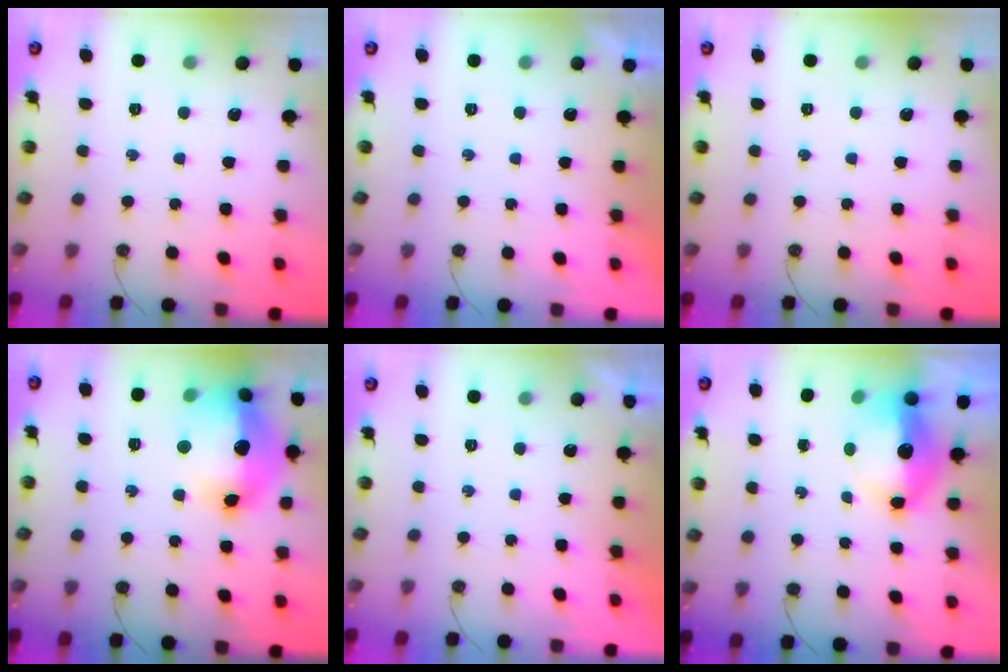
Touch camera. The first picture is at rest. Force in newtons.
{"total": 0.0}
{"total": 0.0}
{"total": 21.4, "press": 21.3, "slide": 1.8}
{"total": 0.0}
{"total": 12.1, "press": 12.0, "slide": 1.6}